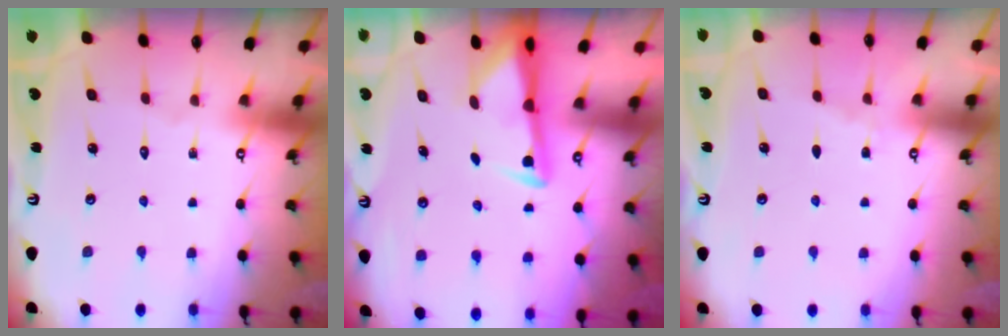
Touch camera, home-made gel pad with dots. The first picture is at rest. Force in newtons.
{"total": 3.0, "press": 2.9, "slide": 0.6}
{"total": 2.7, "press": 2.7, "slide": 0.4}